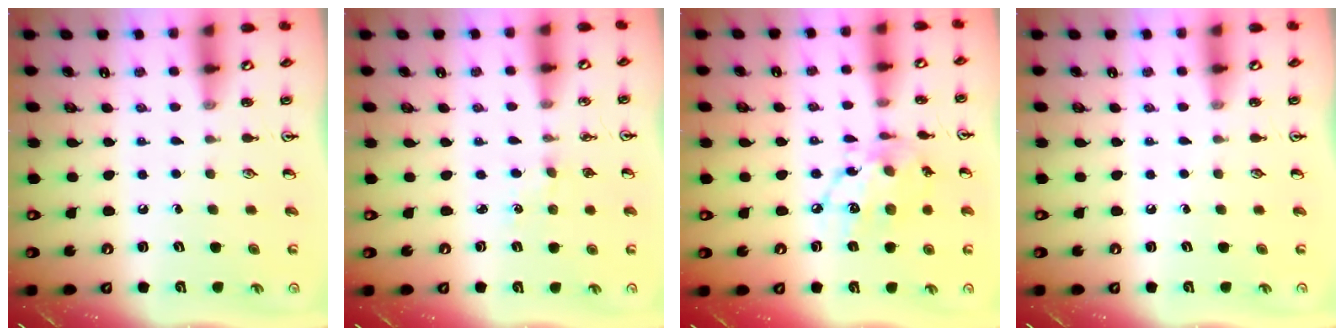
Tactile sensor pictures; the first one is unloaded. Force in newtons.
{"total": 1.4, "press": 1.4, "slide": 0.3}
{"total": 12.8, "press": 12.8, "slide": 0.8}
{"total": 0.0}